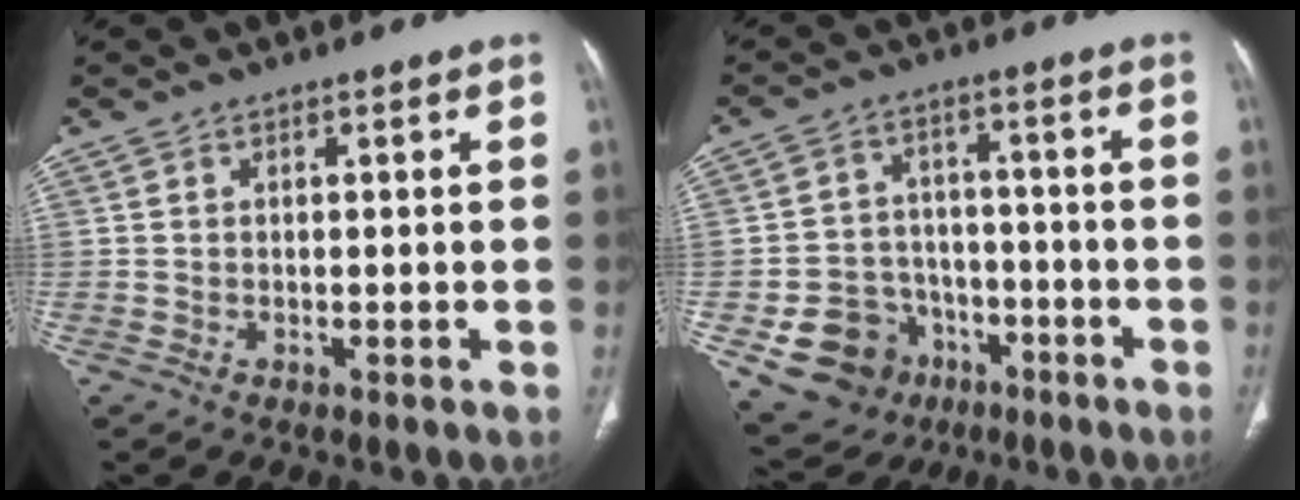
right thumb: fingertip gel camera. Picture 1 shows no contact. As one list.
[{"total": 12.9, "force": [-5.4, 11.0, 4.2], "torque": [-0.056, 0.049, -0.069]}]